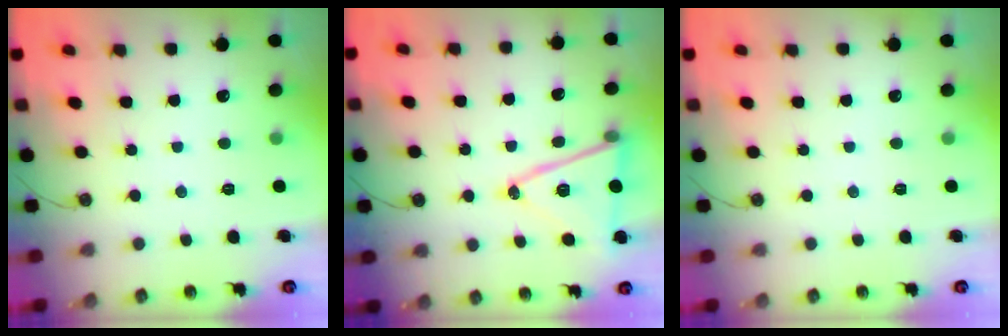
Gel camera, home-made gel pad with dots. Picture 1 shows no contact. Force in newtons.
{"total": 14.8, "press": 14.3, "slide": 3.9}
{"total": 0.0}